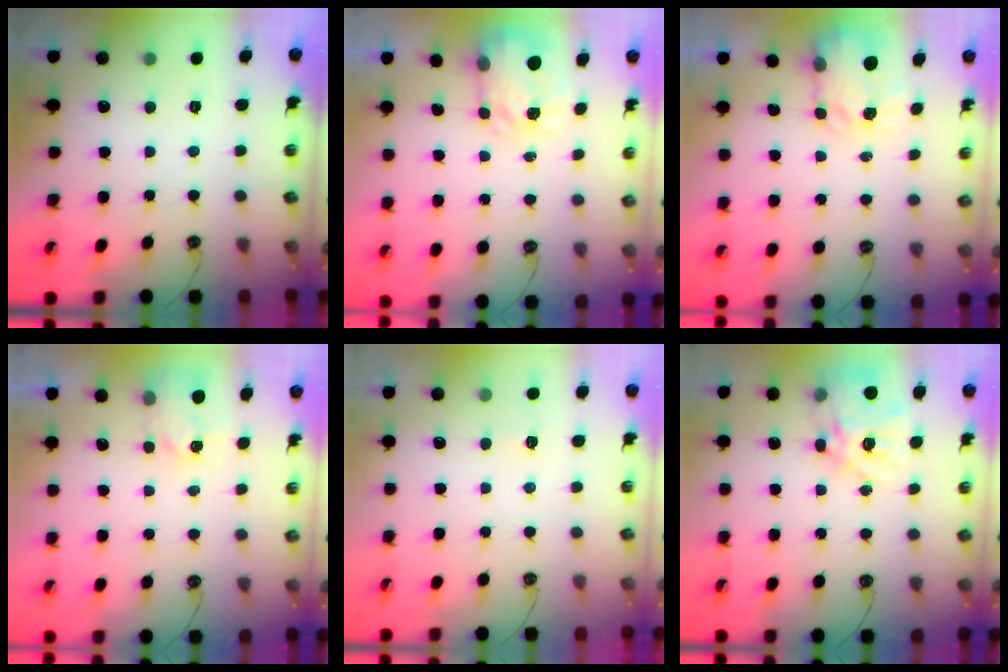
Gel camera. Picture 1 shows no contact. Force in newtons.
{"total": 3.9, "press": 3.9, "slide": 0.6}
{"total": 3.5, "press": 3.5, "slide": 0.5}
{"total": 3.4, "press": 3.4, "slide": 0.4}
{"total": 2.5, "press": 2.4, "slide": 0.4}
{"total": 18.3, "press": 18.2, "slide": 1.7}